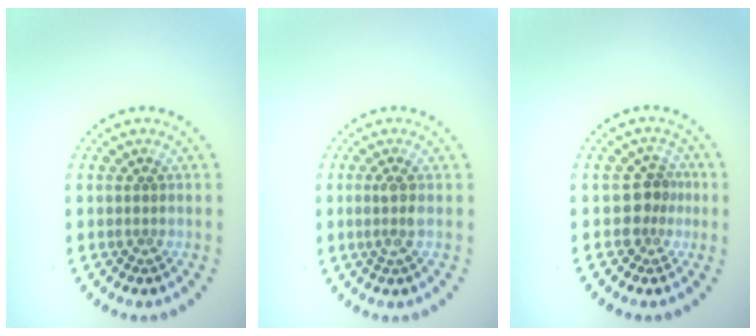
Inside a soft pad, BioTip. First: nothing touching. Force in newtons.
{"total": 1.3, "press": 1.0, "slide": 0.7}
{"total": 2.3, "press": 1.8, "slide": 1.5}